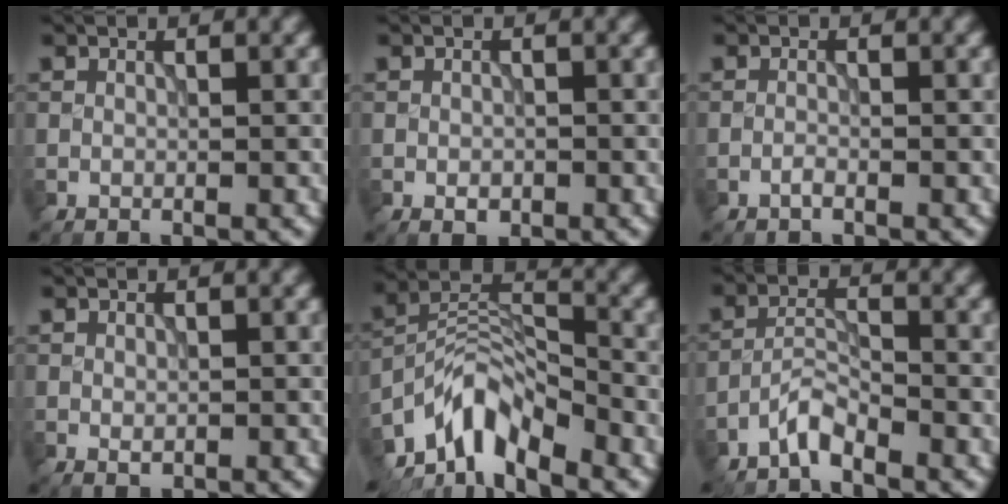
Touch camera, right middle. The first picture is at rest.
{"total": 1.1, "force": [-0.5, 0.7, 0.7], "torque": [-0.011, -0.001, -0.008]}
{"total": 0.7, "force": [-0.5, 0.1, 0.5], "torque": [-0.009, 0.002, -0.011]}
{"total": 0.8, "force": [-0.1, 0.5, 0.6], "torque": [-0.010, -0.003, -0.002]}
{"total": 7.3, "force": [-5.6, 2.7, 3.7], "torque": [-0.056, -0.001, -0.120]}
{"total": 2.5, "force": [-2.2, 0.4, 1.1], "torque": [-0.021, 0.009, -0.049]}